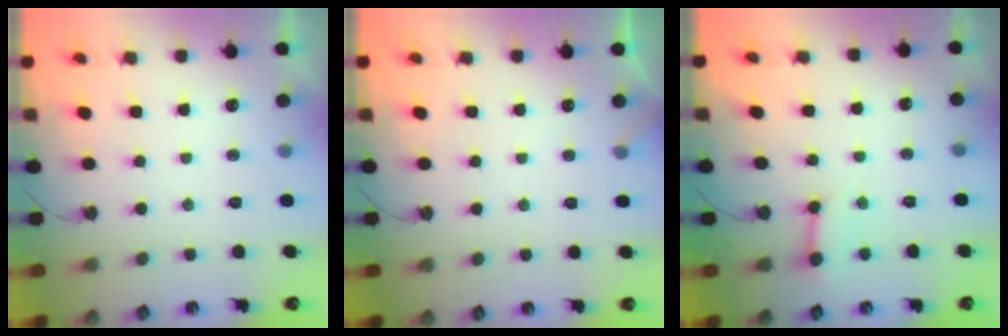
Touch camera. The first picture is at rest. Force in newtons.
{"total": 2.4, "press": 2.4, "slide": 0.2}
{"total": 4.2, "press": 4.2, "slide": 0.5}